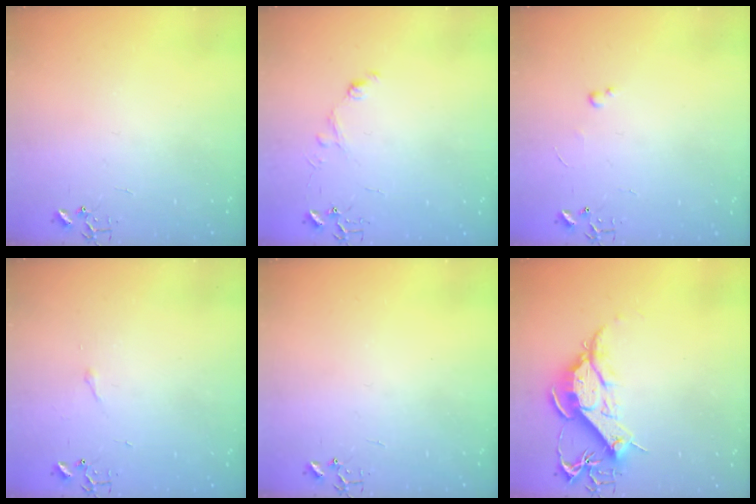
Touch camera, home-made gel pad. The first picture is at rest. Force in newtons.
{"total": 7.3, "press": 7.3, "slide": 0.8}
{"total": 2.4, "press": 2.3, "slide": 0.4}
{"total": 2.9, "press": 2.9, "slide": 0.5}
{"total": 0.0}
{"total": 12.5, "press": 12.4, "slide": 1.3}